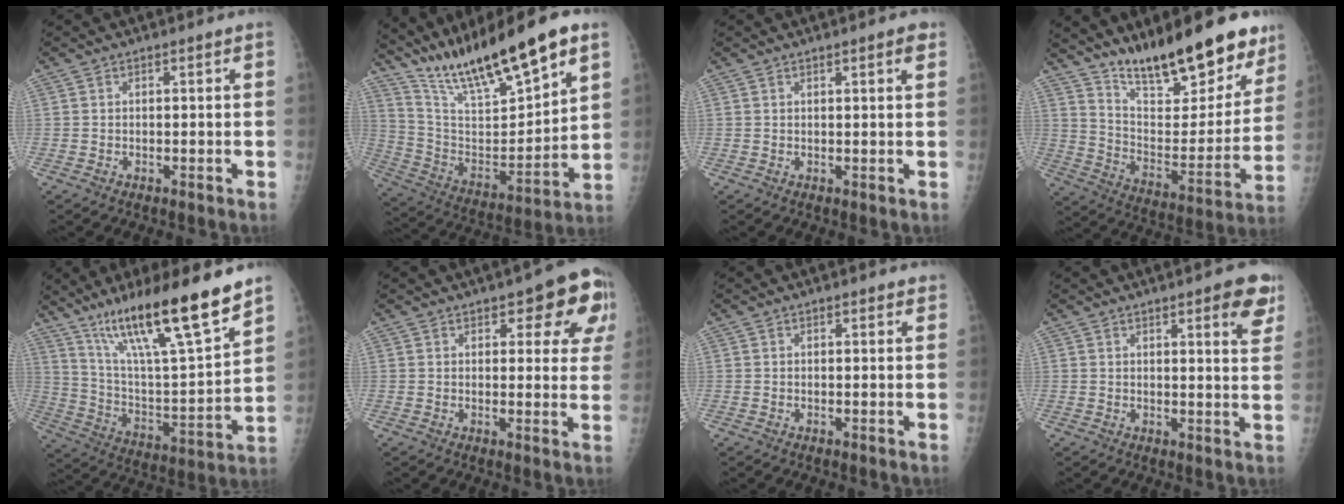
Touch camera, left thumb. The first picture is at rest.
{"total": 22.5, "force": [16.4, 4.7, 14.6], "torque": [-0.223, -0.065, 0.300]}
{"total": 2.1, "force": [1.2, 0.3, 1.6], "torque": [-0.020, -0.004, 0.014]}
{"total": 23.3, "force": [17.6, 7.6, 13.4], "torque": [-0.153, -0.094, 0.281]}
{"total": 23.4, "force": [16.2, 3.2, 16.5], "torque": [-0.261, -0.066, 0.286]}
{"total": 11.6, "force": [5.4, 4.8, 9.2], "torque": [-0.064, -0.014, 0.056]}
{"total": 1.3, "force": [0.9, 0.6, 0.7], "torque": [-0.003, -0.004, 0.009]}
{"total": 7.3, "force": [4.1, 1.8, 5.7], "torque": [-0.053, -0.018, 0.046]}